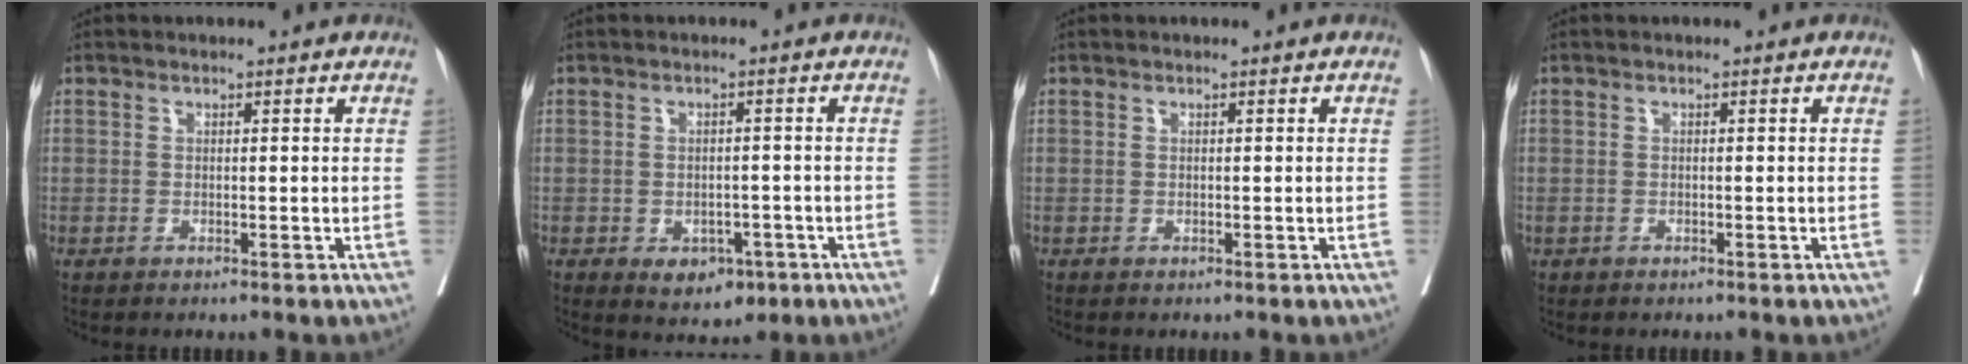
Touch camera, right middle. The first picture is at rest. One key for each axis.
{"total": 4.9, "fx": -2.4, "fy": 3.2, "fz": 2.9, "tx": -0.030, "ty": 0.002, "tz": -0.023}
{"total": 0.0}
{"total": 0.0}